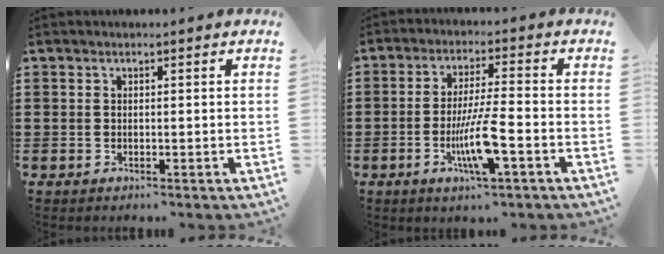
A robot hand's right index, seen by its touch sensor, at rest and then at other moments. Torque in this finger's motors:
{"motor_torque": [1.38, -0.37, 0.84, 0.11]}